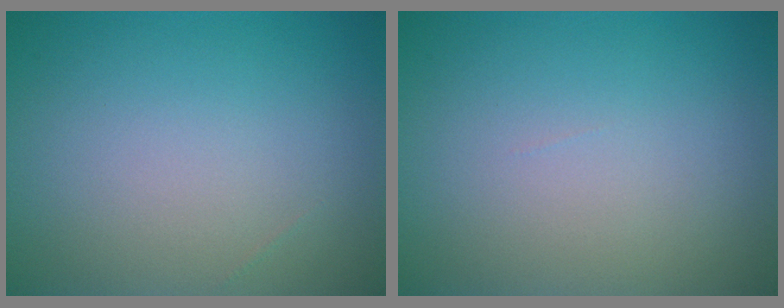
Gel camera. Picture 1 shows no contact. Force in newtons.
{"total": 0.0}